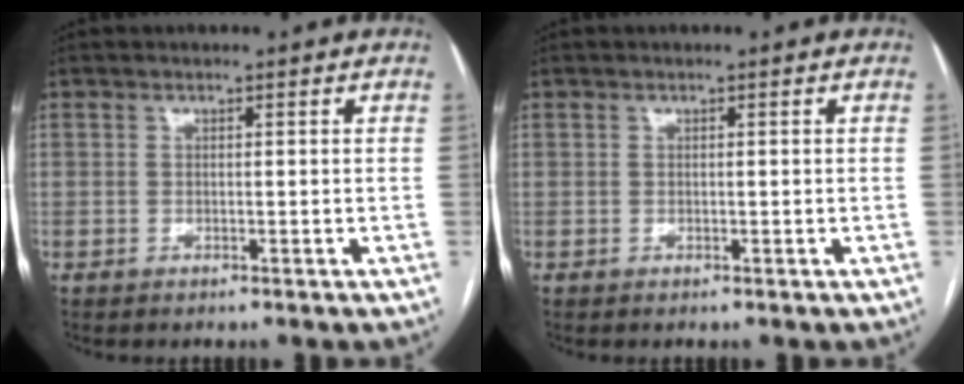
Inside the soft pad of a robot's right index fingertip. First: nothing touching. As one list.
[{"total": 0.0}]